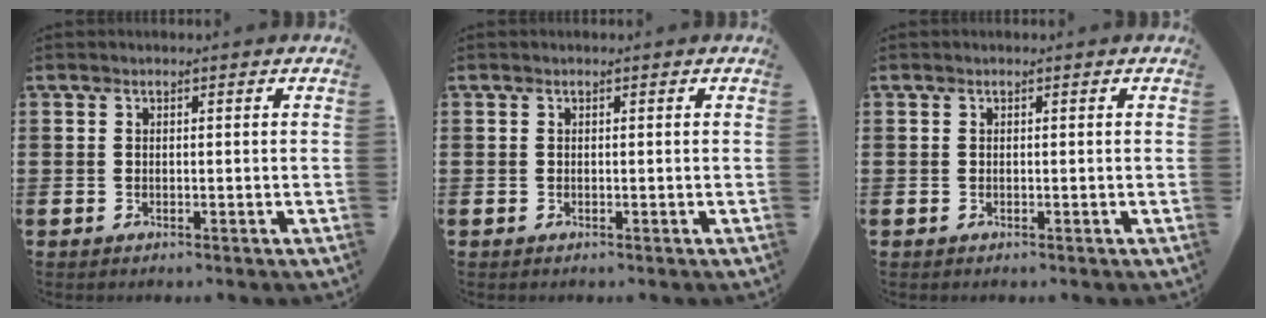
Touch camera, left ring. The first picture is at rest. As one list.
[{"total": 0.0}, {"total": 0.0}]